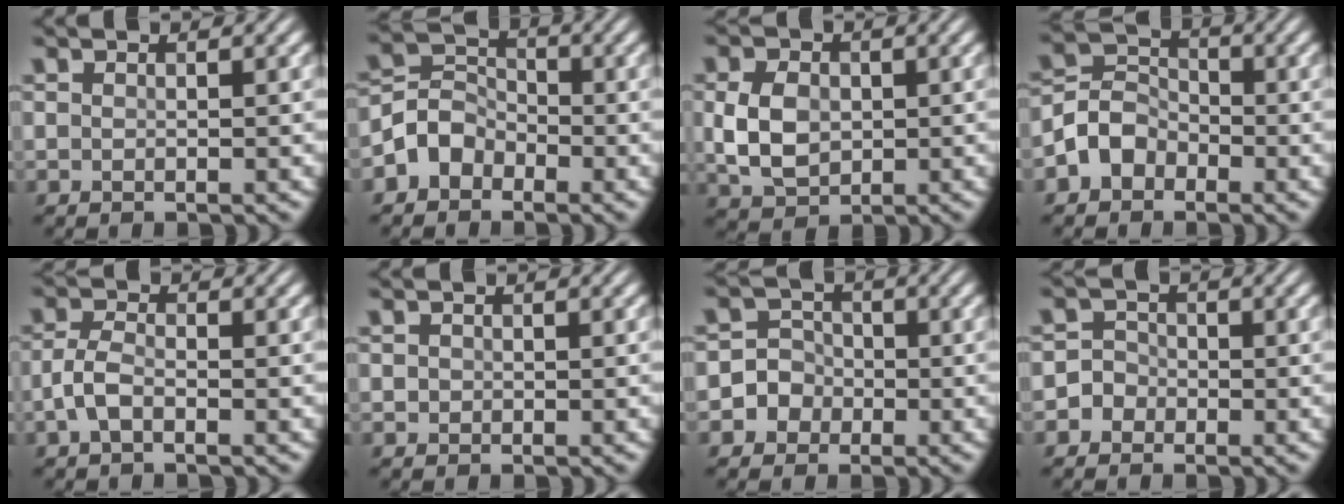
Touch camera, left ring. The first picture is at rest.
{"total": 3.2, "force": [-1.8, 2.4, 1.0], "torque": [-0.013, 0.011, -0.046]}
{"total": 4.7, "force": [0.1, 3.6, 3.1], "torque": [-0.070, -0.002, 0.002]}
{"total": 3.5, "force": [-1.8, 2.7, 1.3], "torque": [-0.020, 0.010, -0.046]}
{"total": 2.2, "force": [-0.9, 1.0, 1.7], "torque": [-0.036, 0.005, -0.025]}
{"total": 0.6, "force": [0.0, 0.6, 0.1], "torque": [0.002, -0.002, -0.002]}
{"total": 3.9, "force": [-1.4, 3.7, 0.5], "torque": [0.020, 0.011, -0.039]}
{"total": 2.3, "force": [-1.0, 2.0, 0.3], "torque": [0.019, 0.009, -0.029]}